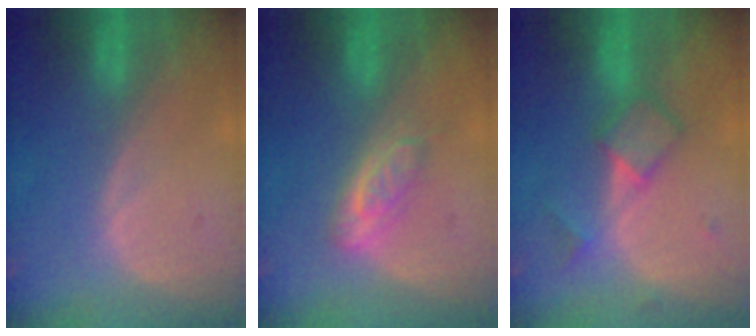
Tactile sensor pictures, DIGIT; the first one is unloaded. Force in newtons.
{"total": 4.8, "press": 4.2, "slide": 2.2}
{"total": 4.9, "press": 4.7, "slide": 1.4}